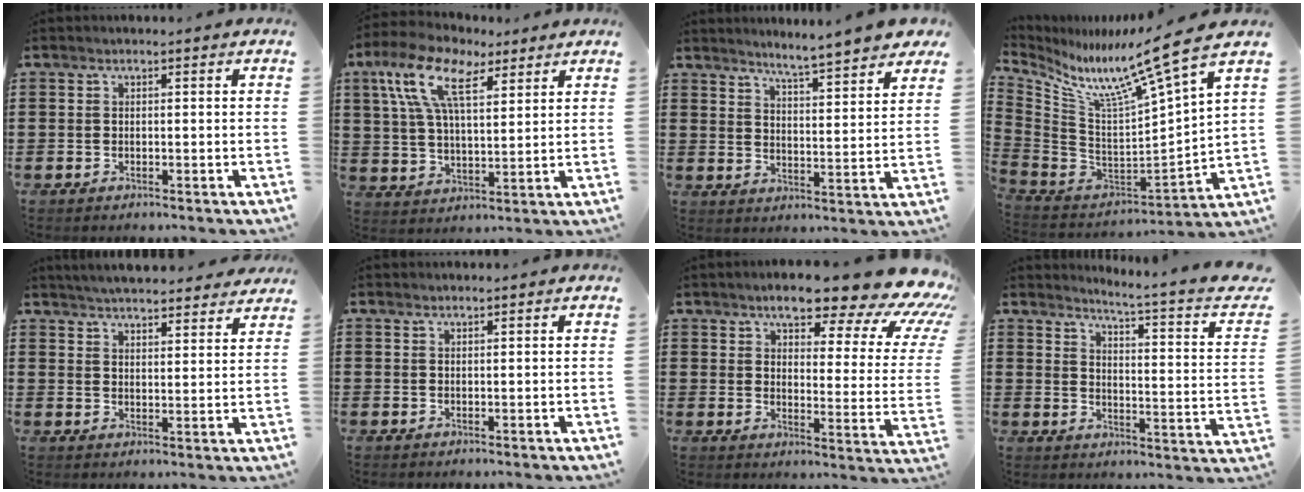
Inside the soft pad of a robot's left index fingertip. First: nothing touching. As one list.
[{"total": 11.3, "force": [6.9, 4.4, 7.9], "torque": [-0.179, -0.002, 0.126]}, {"total": 5.0, "force": [4.8, -1.0, 1.2], "torque": [-0.045, -0.032, 0.079]}, {"total": 10.5, "force": [8.1, -1.1, 6.6], "torque": [-0.132, -0.086, 0.118]}, {"total": 4.9, "force": [4.8, 0.0, 0.7], "torque": [-0.031, -0.022, 0.087]}, {"total": 0.8, "force": [0.8, 0.1, 0.1], "torque": [-0.002, 0.000, 0.016]}, {"total": 12.7, "force": [9.7, 2.6, 7.8], "torque": [-0.128, -0.065, 0.158]}, {"total": 4.0, "force": [2.9, -1.1, 2.5], "torque": [-0.058, -0.040, 0.035]}]